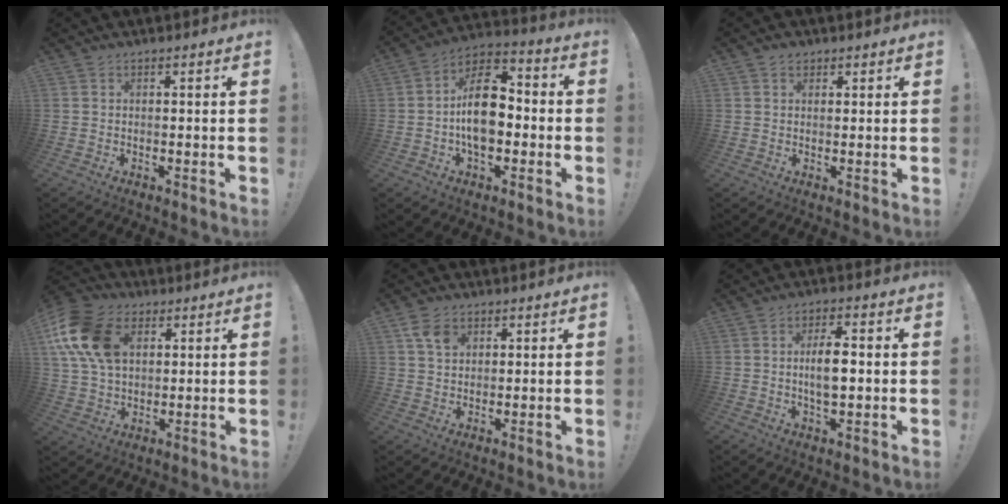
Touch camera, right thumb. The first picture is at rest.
{"total": 15.7, "force": [-2.4, 9.6, 12.3], "torque": [-0.211, 0.029, -0.039]}
{"total": 1.9, "force": [1.2, 1.2, 0.7], "torque": [0.002, -0.007, 0.020]}
{"total": 18.5, "force": [6.0, 13.0, 11.7], "torque": [-0.227, -0.011, 0.115]}
{"total": 5.9, "force": [2.8, 4.2, 3.1], "torque": [-0.044, -0.002, 0.054]}
{"total": 7.7, "force": [0.0, 3.3, 6.9], "torque": [-0.124, -0.004, -0.009]}